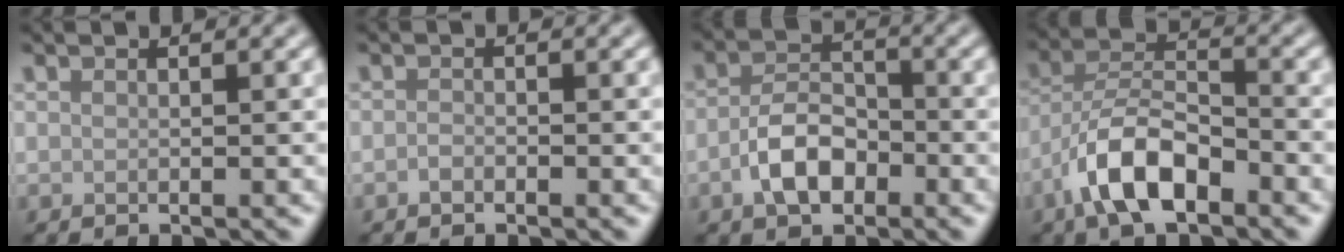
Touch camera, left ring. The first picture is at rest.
{"total": 0.7, "force": [-0.5, 0.3, 0.4], "torque": [-0.008, 0.000, -0.011]}
{"total": 4.4, "force": [-1.8, 2.7, 3.0], "torque": [-0.058, 0.005, -0.038]}
{"total": 6.6, "force": [-3.8, 2.7, 4.7], "torque": [-0.084, 0.010, -0.079]}